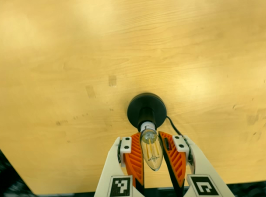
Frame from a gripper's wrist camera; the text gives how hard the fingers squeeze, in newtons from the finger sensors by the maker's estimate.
{"total": 14.8, "left": 15.1, "right": 14.5}